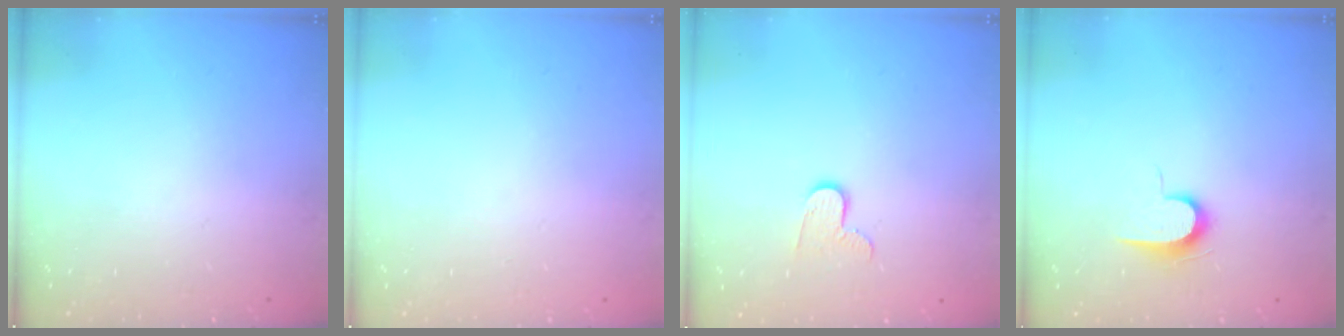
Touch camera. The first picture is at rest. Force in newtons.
{"total": 0.8, "press": 0.5, "slide": 0.6}
{"total": 6.4, "press": 6.4, "slide": 0.5}
{"total": 6.4, "press": 6.3, "slide": 0.7}